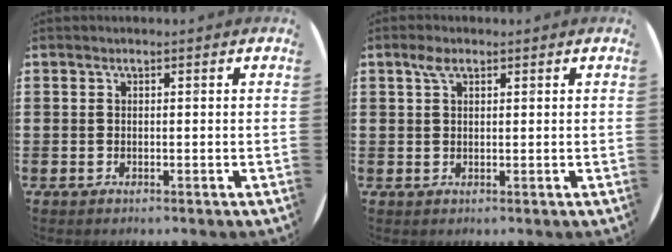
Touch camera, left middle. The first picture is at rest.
{"total": 2.1, "force": [1.2, 1.1, 1.3], "torque": [-0.022, 0.002, 0.020]}